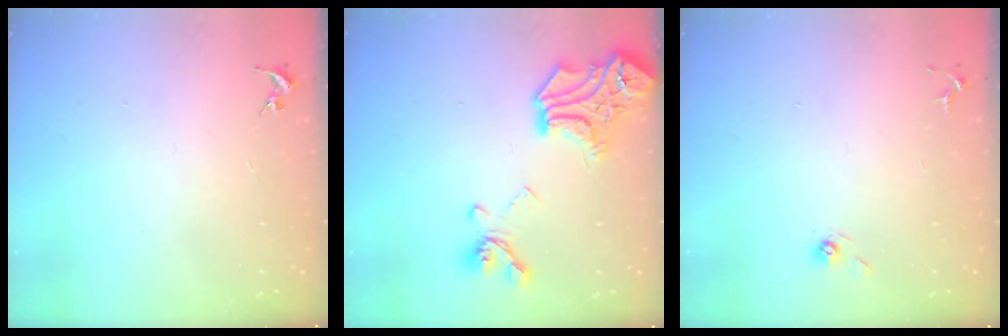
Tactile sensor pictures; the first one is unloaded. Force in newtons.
{"total": 19.9, "press": 19.9, "slide": 0.9}
{"total": 4.7, "press": 4.4, "slide": 1.5}